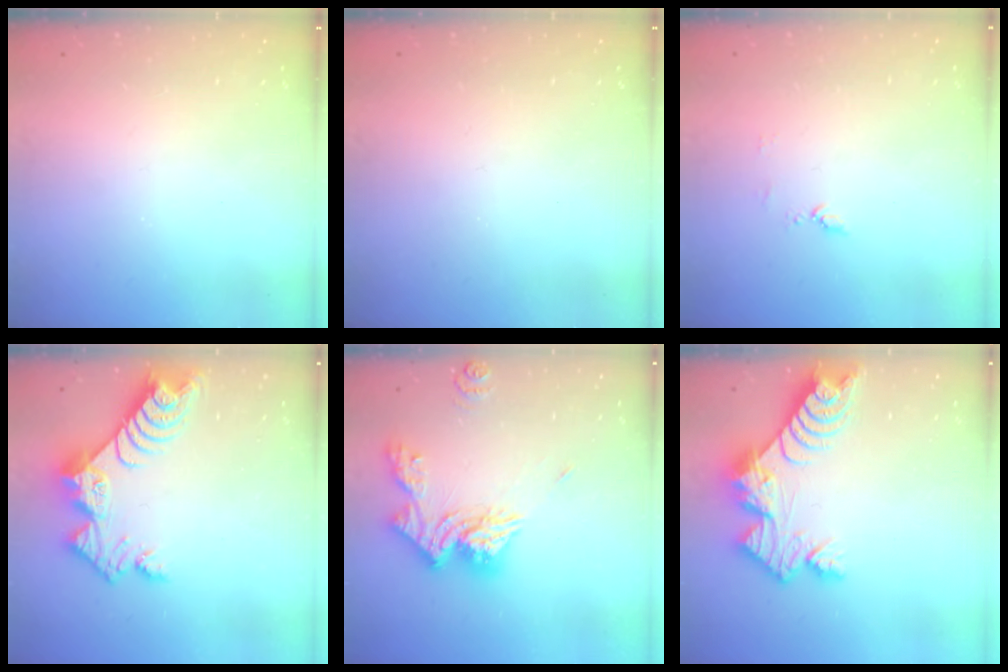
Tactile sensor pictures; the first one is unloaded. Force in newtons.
{"total": 0.0}
{"total": 5.1, "press": 5.0, "slide": 0.6}
{"total": 10.5, "press": 10.4, "slide": 0.8}
{"total": 15.2, "press": 15.1, "slide": 1.6}
{"total": 11.3, "press": 11.3, "slide": 0.8}